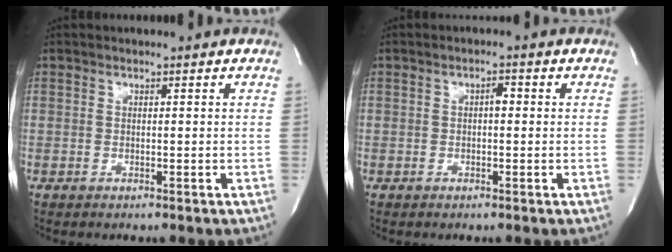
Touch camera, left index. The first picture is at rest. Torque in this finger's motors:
{"motor_torque": [0.03, 0.00, 0.01, 0.00]}